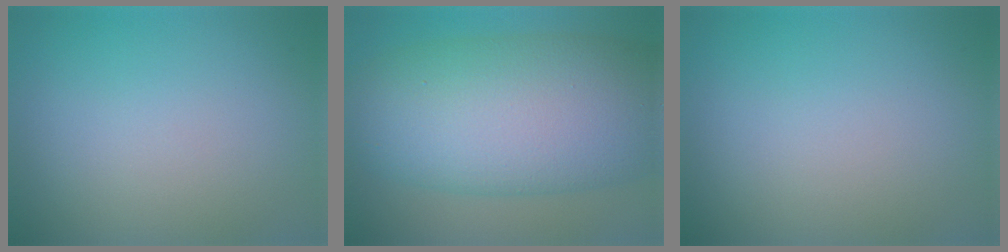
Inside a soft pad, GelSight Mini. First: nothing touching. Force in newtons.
{"total": 14.2, "press": 14.2, "slide": 0.1}
{"total": 0.0}